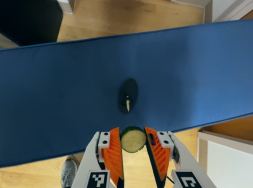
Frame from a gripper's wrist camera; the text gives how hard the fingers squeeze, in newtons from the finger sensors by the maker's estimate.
{"total": 10.7, "left": 11.2, "right": 10.3}